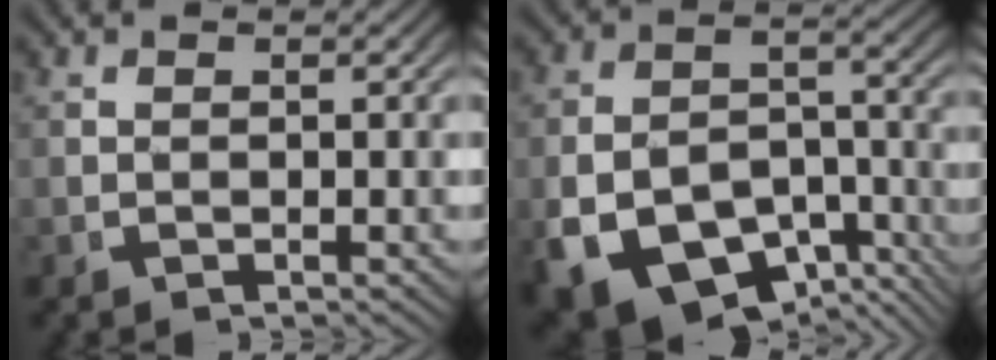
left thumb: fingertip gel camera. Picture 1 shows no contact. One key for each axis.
{"total": 12.2, "fx": -6.3, "fy": 8.2, "fz": 6.5, "tx": -0.141, "ty": -0.057, "tz": -0.077}